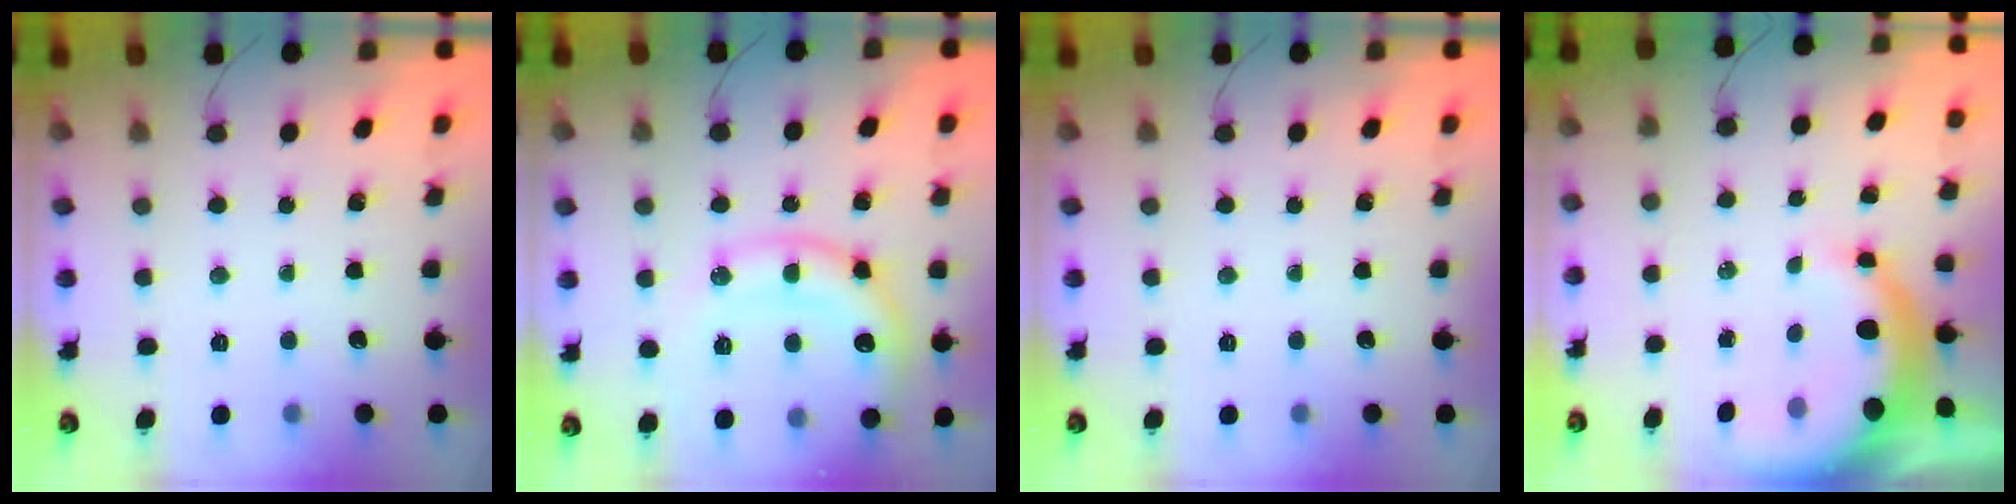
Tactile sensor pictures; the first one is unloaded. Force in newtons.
{"total": 14.0, "press": 13.9, "slide": 1.6}
{"total": 0.0}
{"total": 8.4, "press": 8.2, "slide": 1.4}